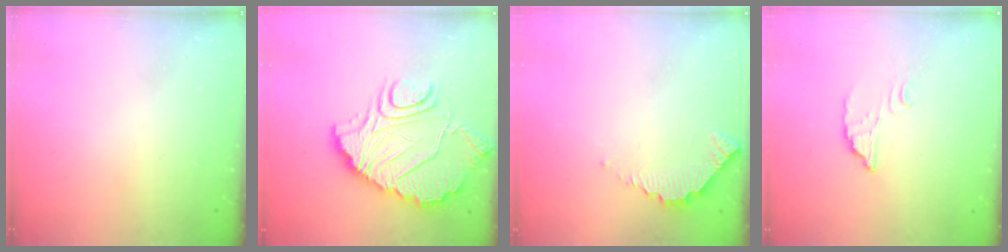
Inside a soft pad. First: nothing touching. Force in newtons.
{"total": 14.3, "press": 14.2, "slide": 1.1}
{"total": 4.8, "press": 4.8, "slide": 0.3}
{"total": 3.0, "press": 3.0, "slide": 0.2}